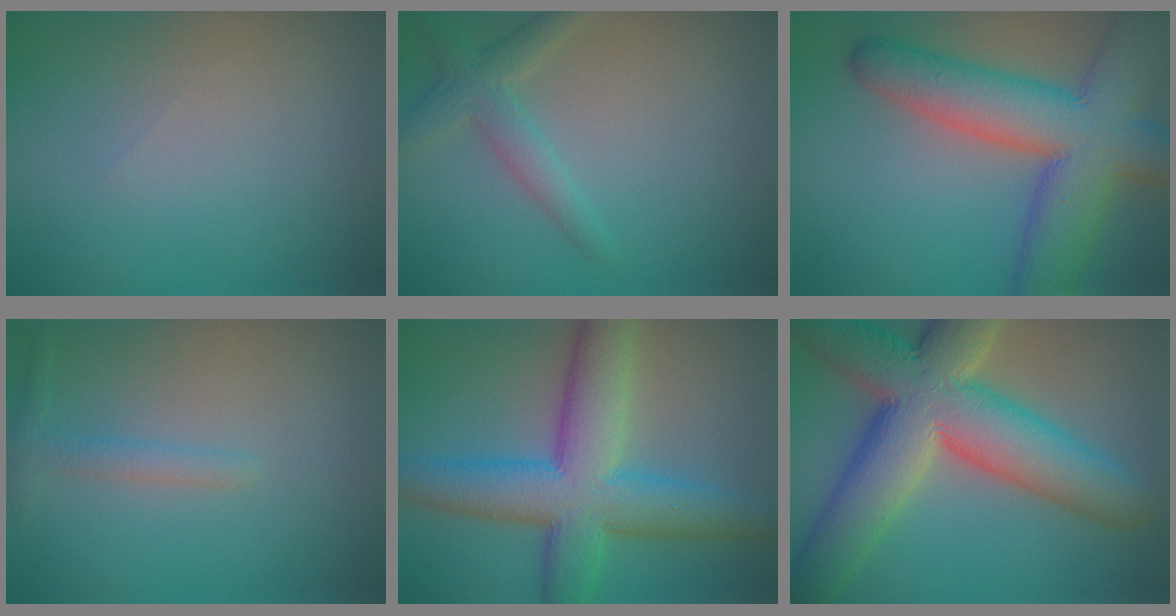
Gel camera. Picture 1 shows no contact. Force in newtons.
{"total": 2.8, "press": 2.8, "slide": 0.1}
{"total": 10.3, "press": 10.3, "slide": 0.5}
{"total": 1.4, "press": 1.4, "slide": 0.1}
{"total": 9.8, "press": 9.8, "slide": 0.0}
{"total": 13.1, "press": 13.1, "slide": 0.8}